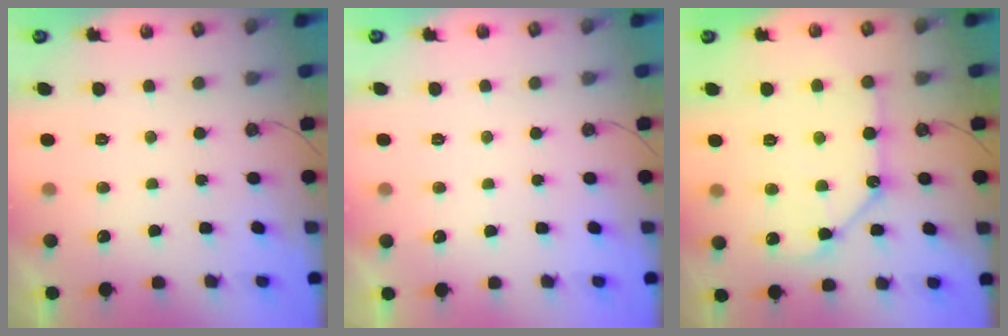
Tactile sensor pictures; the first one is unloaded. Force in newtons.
{"total": 2.9, "press": 2.9, "slide": 0.4}
{"total": 13.0, "press": 12.9, "slide": 1.5}